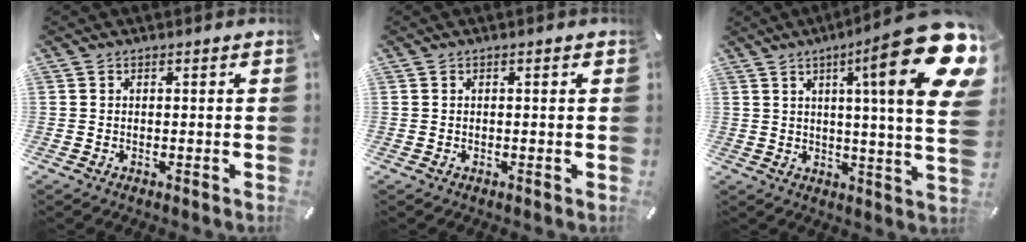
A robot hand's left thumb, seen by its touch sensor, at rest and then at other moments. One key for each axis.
{"total": 0.7, "fx": 0.0, "fy": 0.2, "fz": 0.7, "tx": -0.013, "ty": 0.001, "tz": -0.001}
{"total": 25.4, "fx": 10.2, "fy": 3.6, "fz": 23.0, "tx": -0.338, "ty": -0.062, "tz": 0.146}